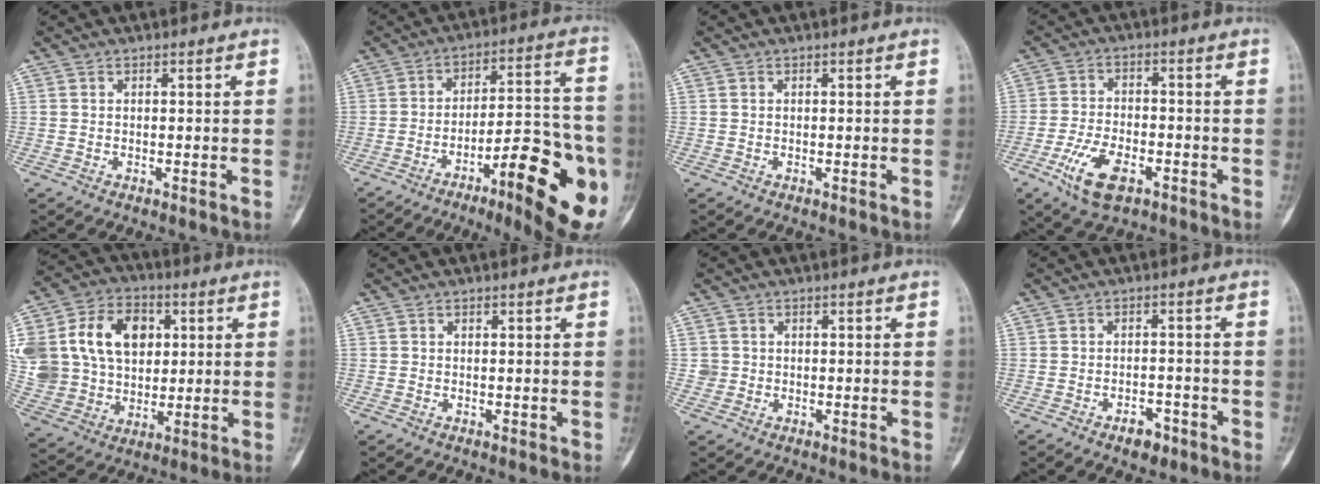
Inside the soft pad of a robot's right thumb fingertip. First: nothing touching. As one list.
[{"total": 21.1, "force": [-8.5, 5.3, 18.6], "torque": [-0.227, 0.038, -0.116]}, {"total": 0.0}, {"total": 9.5, "force": [-4.7, 4.7, 6.8], "torque": [-0.133, 0.014, -0.084]}, {"total": 27.8, "force": [6.5, 21.1, 16.9], "torque": [-0.367, 0.052, 0.137]}, {"total": 0.0}, {"total": 1.7, "force": [0.0, 1.7, 0.1], "torque": [0.009, 0.007, 0.000]}, {"total": 3.6, "force": [-2.4, 1.9, 2.0], "torque": [-0.022, 0.016, -0.035]}]